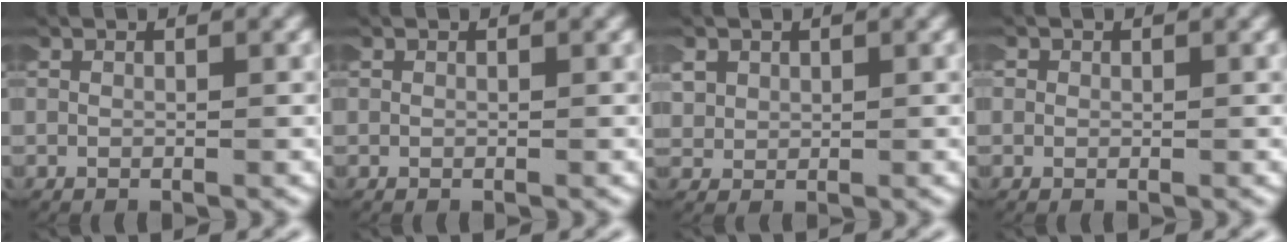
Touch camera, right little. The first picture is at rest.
{"total": 0.0}
{"total": 2.4, "force": [1.0, 2.0, 1.0], "torque": [-0.039, -0.003, 0.021]}
{"total": 0.9, "force": [0.0, 0.9, 0.0], "torque": [-0.003, 0.003, -0.005]}